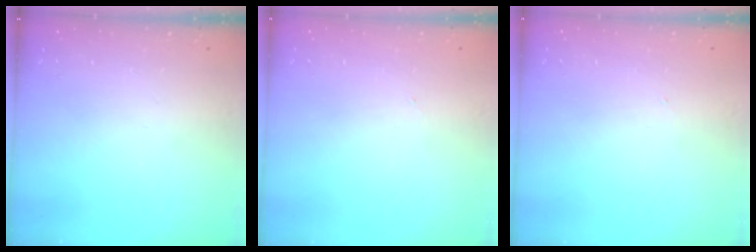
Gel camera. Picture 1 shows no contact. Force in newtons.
{"total": 1.3, "press": 1.3, "slide": 0.2}
{"total": 1.3, "press": 1.3, "slide": 0.2}